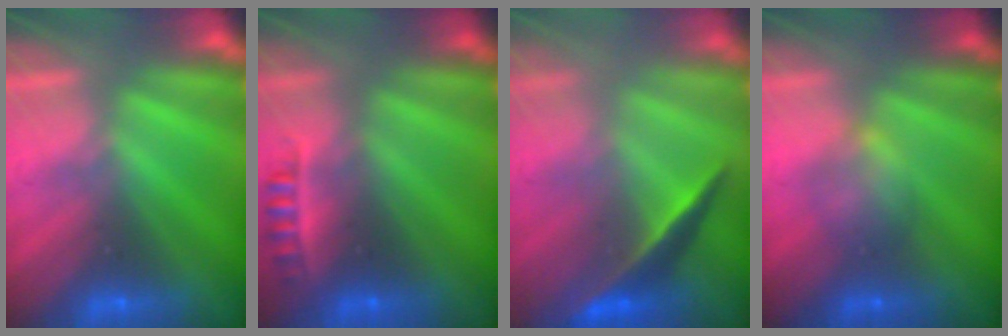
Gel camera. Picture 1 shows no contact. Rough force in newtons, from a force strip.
{"total": 2.3}
{"total": 1.9}
{"total": 2.1}